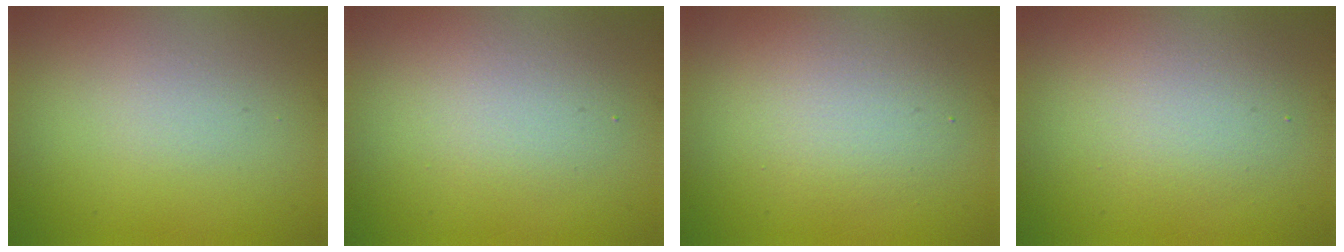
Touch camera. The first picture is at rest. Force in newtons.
{"total": 2.3, "press": 2.3, "slide": 0.0}
{"total": 3.6, "press": 3.6, "slide": 0.3}
{"total": 3.1, "press": 3.1, "slide": 0.1}